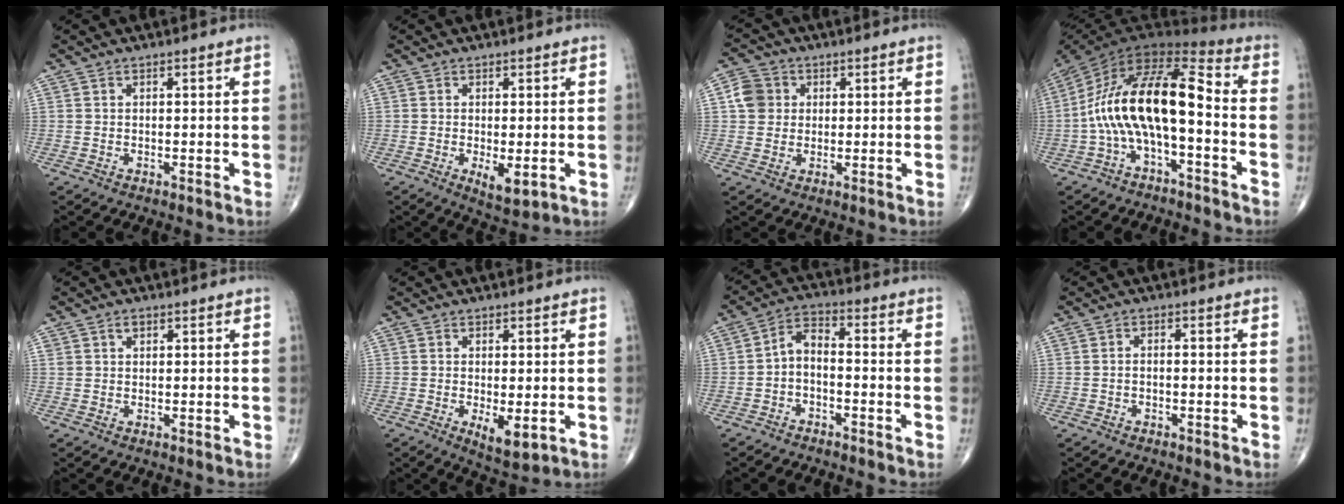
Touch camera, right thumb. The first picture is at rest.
{"total": 4.7, "force": [-1.1, 1.7, 4.2], "torque": [-0.067, -0.015, -0.013]}
{"total": 5.5, "force": [1.0, 5.0, 2.0], "torque": [-0.021, 0.006, 0.010]}
{"total": 17.1, "force": [-2.9, 6.9, 15.3], "torque": [-0.280, 0.076, -0.062]}
{"total": 1.6, "force": [0.8, 1.1, 0.8], "torque": [-0.006, 0.000, 0.013]}
{"total": 5.2, "force": [-1.2, 2.0, 4.7], "torque": [-0.073, -0.017, -0.014]}
{"total": 5.2, "force": [-1.8, 2.7, 4.0], "torque": [-0.068, 0.033, -0.045]}
{"total": 1.1, "force": [-0.5, 0.5, 0.8], "torque": [-0.013, 0.007, -0.011]}